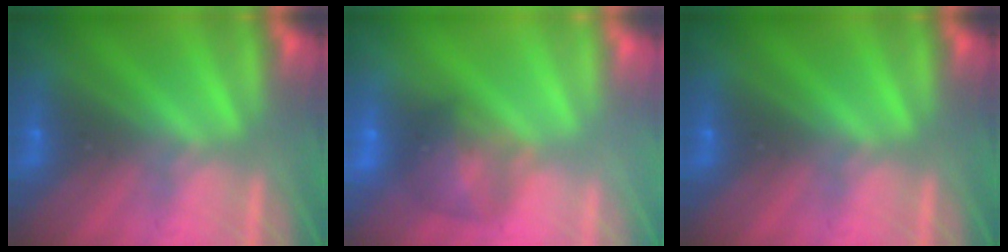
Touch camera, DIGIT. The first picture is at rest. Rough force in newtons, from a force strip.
{"total": 7.3}
{"total": 0.0}